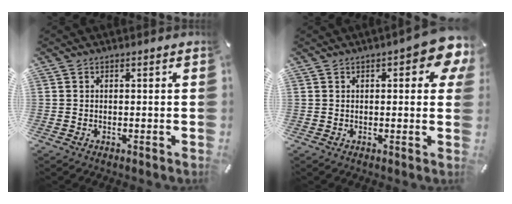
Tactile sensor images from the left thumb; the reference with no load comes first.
{"total": 8.3, "force": [3.1, 3.3, 6.9], "torque": [-0.084, -0.012, 0.047]}